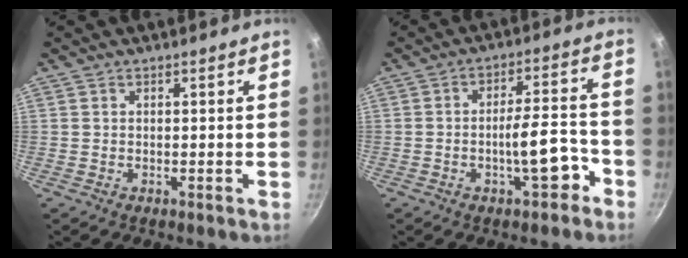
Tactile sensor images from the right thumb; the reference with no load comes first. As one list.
[{"total": 8.8, "force": [-4.0, 2.8, 7.3], "torque": [-0.086, 0.044, -0.053]}]